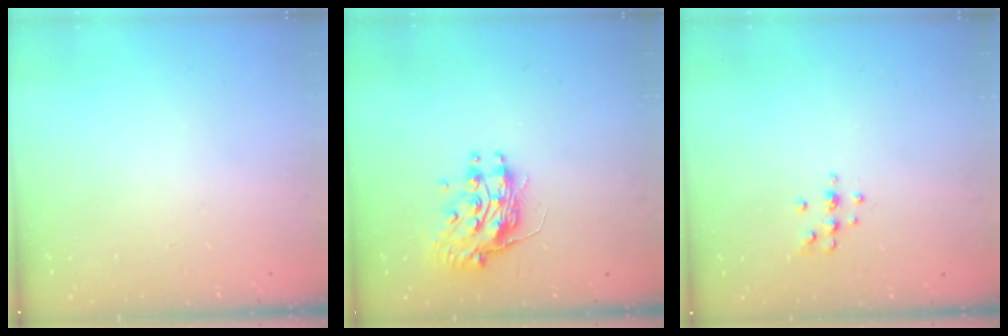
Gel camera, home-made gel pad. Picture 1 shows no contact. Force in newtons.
{"total": 10.6, "press": 10.6, "slide": 0.7}
{"total": 5.5, "press": 5.2, "slide": 1.6}